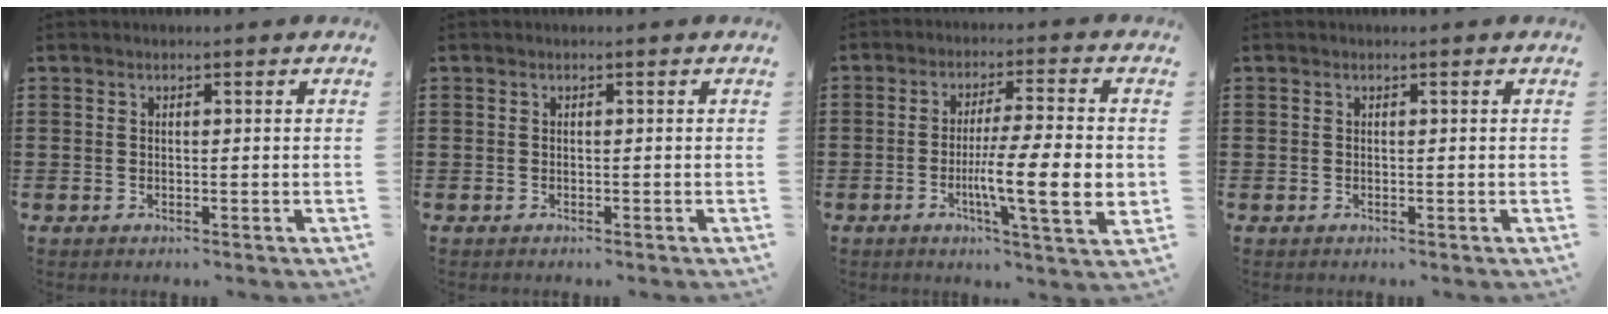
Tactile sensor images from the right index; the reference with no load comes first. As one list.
[{"total": 0.0}, {"total": 12.1, "force": [-1.9, 1.7, 11.8], "torque": [-0.201, -0.016, -0.038]}, {"total": 0.0}]